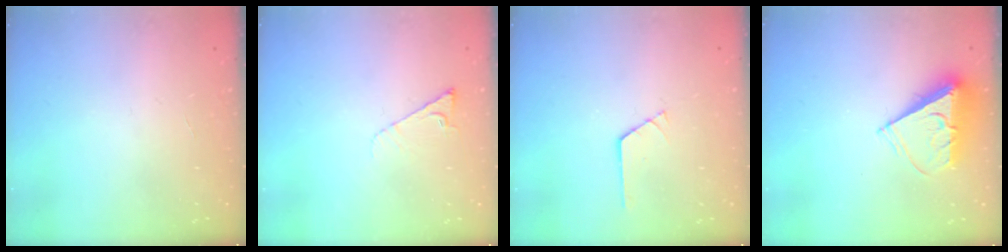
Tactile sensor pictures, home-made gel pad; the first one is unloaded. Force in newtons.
{"total": 3.3, "press": 3.2, "slide": 0.6}
{"total": 0.9, "press": 0.9, "slide": 0.1}
{"total": 7.5, "press": 7.5, "slide": 0.6}